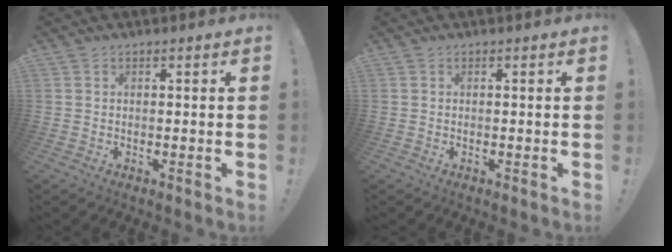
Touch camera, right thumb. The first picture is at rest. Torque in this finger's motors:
{"motor_torque": [-0.04, 0.19, -0.26, 0.22, 0.00]}